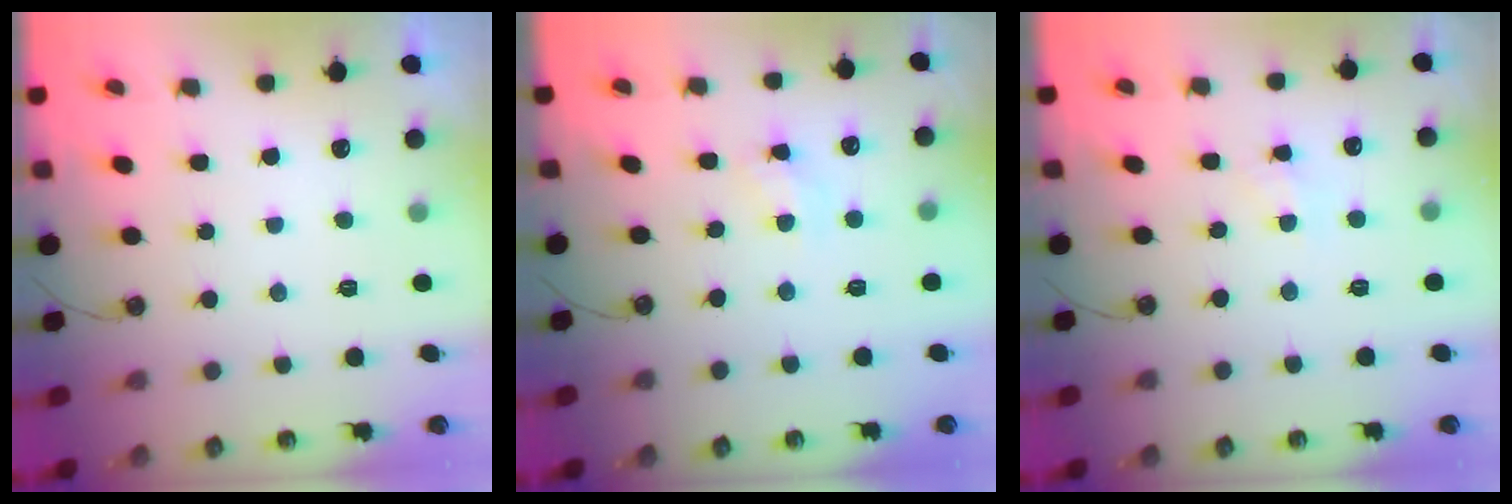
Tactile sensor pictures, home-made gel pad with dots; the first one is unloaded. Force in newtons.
{"total": 4.9, "press": 4.9, "slide": 0.5}
{"total": 3.1, "press": 3.1, "slide": 0.6}